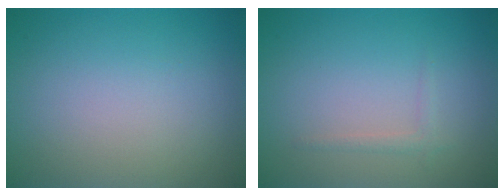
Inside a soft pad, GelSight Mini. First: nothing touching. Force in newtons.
{"total": 0.9, "press": 0.9, "slide": 0.0}